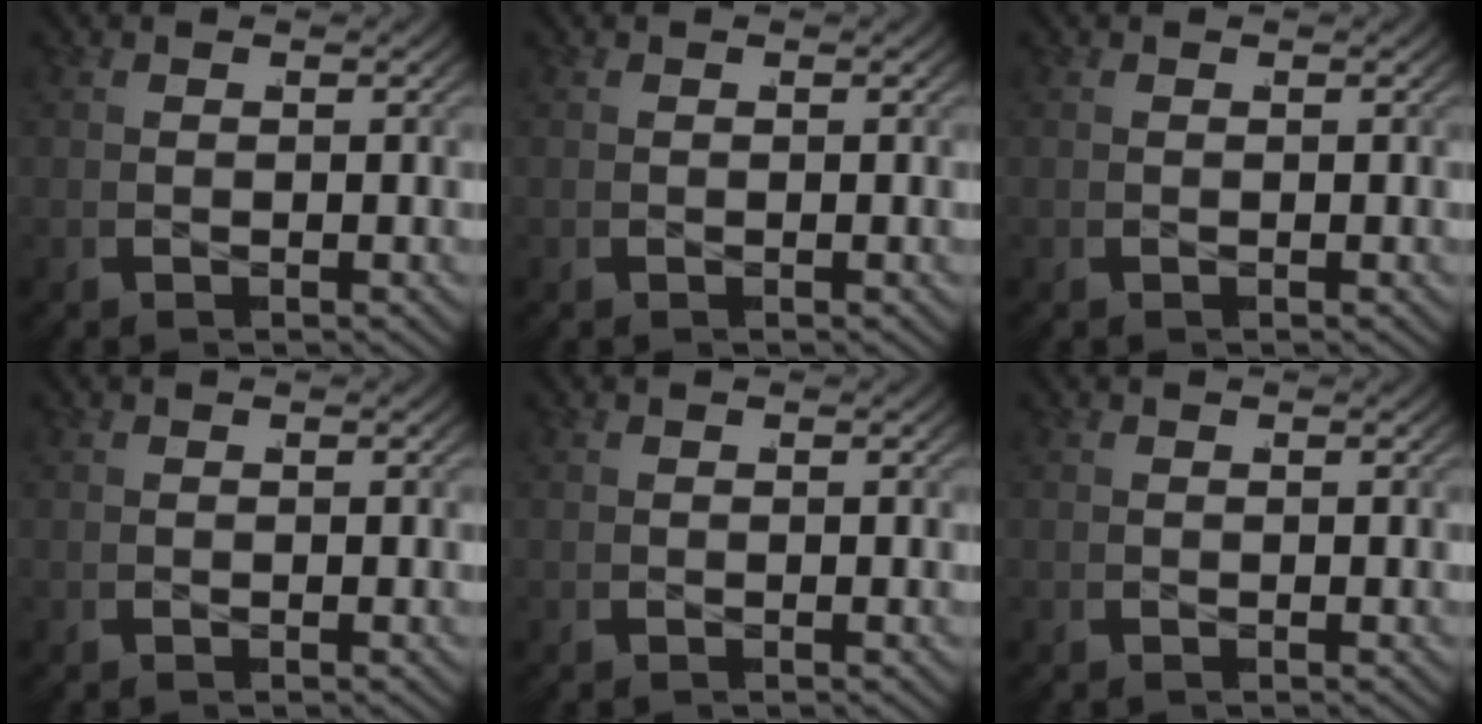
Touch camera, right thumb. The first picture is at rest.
{"total": 0.0}
{"total": 0.0}
{"total": 0.0}
{"total": 0.0}
{"total": 0.0}